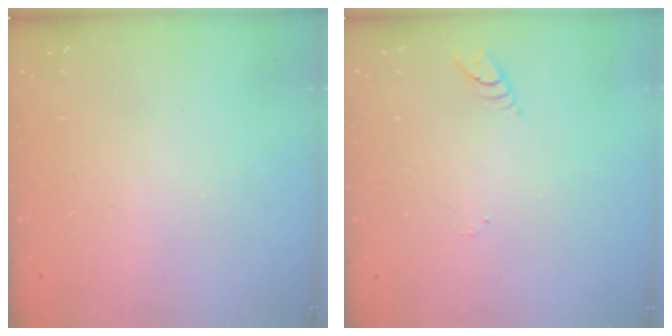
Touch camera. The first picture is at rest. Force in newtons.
{"total": 3.0, "press": 3.0, "slide": 0.3}